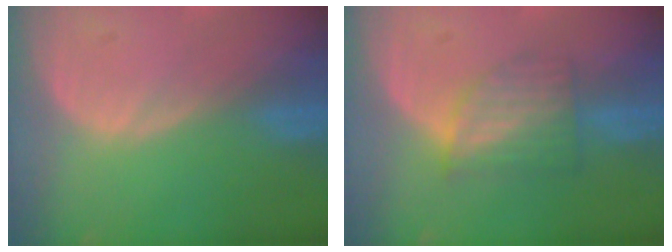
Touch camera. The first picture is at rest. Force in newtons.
{"total": 6.3, "press": 5.6, "slide": 2.9}